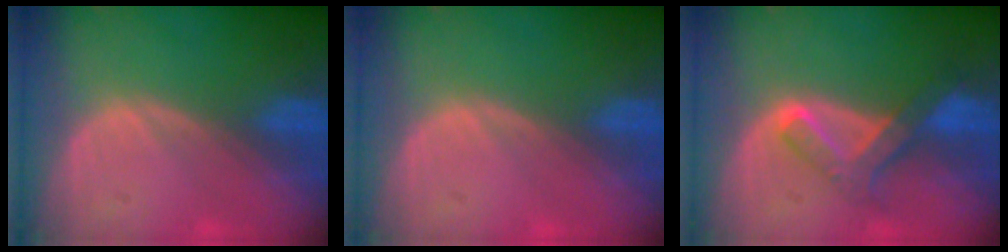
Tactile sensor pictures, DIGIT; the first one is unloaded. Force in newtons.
{"total": 0.0}
{"total": 6.6, "press": 5.7, "slide": 3.2}